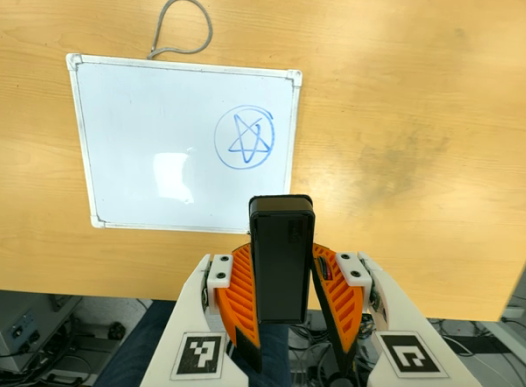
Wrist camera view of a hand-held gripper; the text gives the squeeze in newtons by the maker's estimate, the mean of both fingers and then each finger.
{"total": 5.8, "left": 5.2, "right": 6.5}